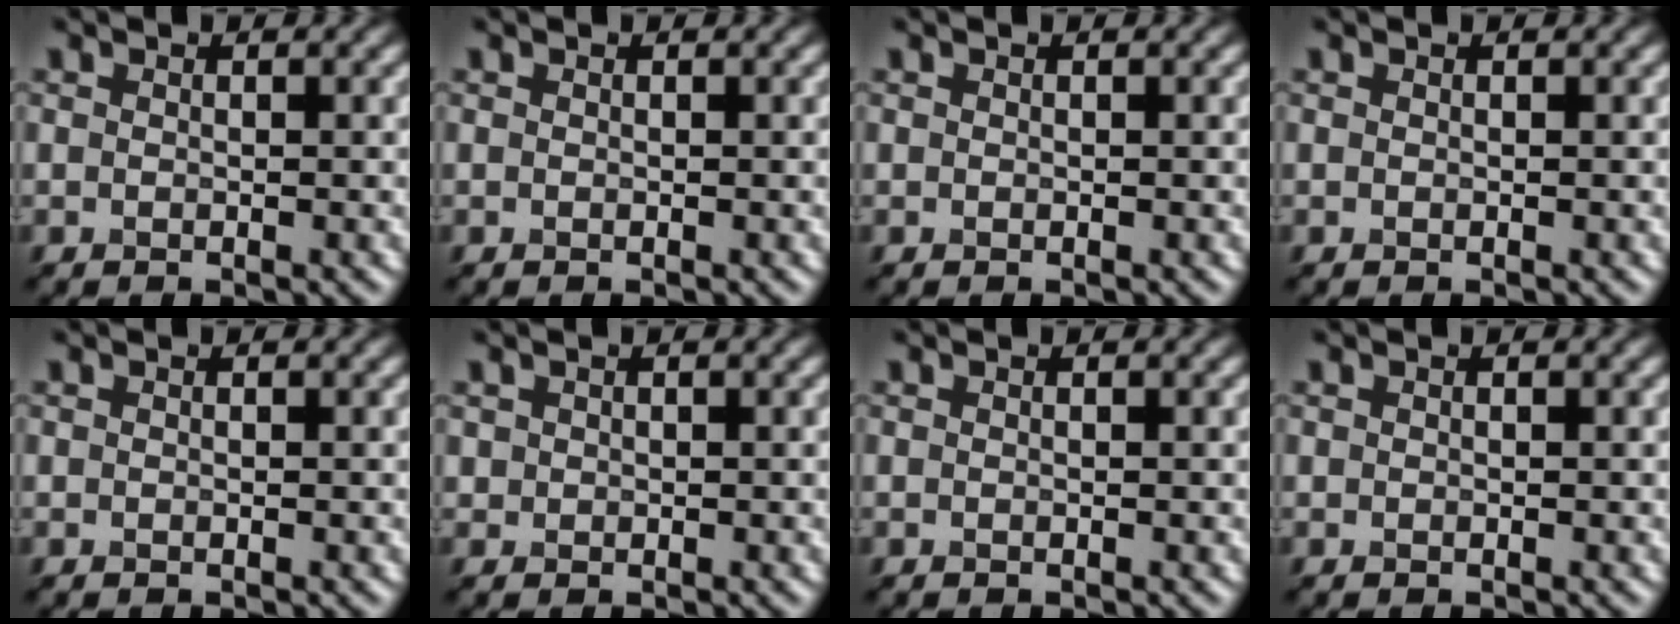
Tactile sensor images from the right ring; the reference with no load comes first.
{"total": 0.0}
{"total": 0.0}
{"total": 0.0}
{"total": 0.0}
{"total": 0.8, "force": [-0.1, -0.1, -0.8], "torque": [0.009, 0.008, 0.016]}
{"total": 0.0}
{"total": 0.5, "force": [-0.1, -0.3, -0.4], "torque": [0.000, -0.002, 0.007]}